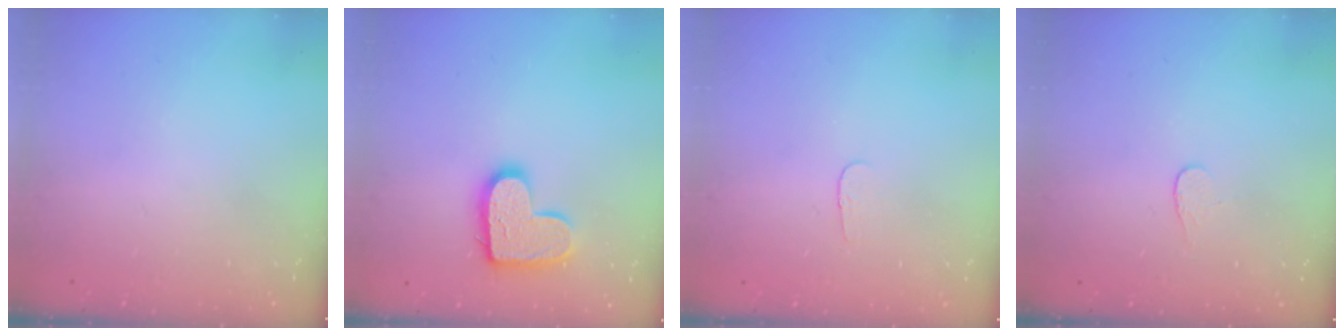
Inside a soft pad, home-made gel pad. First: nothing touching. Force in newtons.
{"total": 14.2, "press": 14.2, "slide": 0.8}
{"total": 2.8, "press": 2.8, "slide": 0.3}
{"total": 3.4, "press": 3.4, "slide": 0.4}